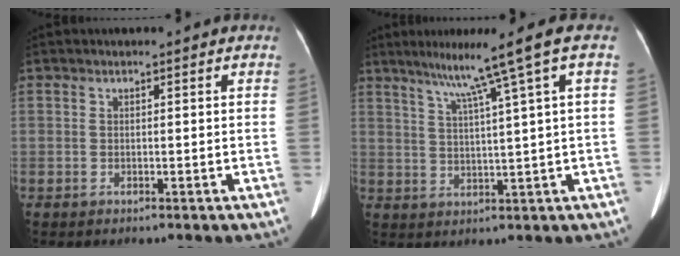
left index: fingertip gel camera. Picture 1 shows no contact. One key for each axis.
{"total": 8.9, "fx": 5.0, "fy": -2.2, "fz": 6.9, "tx": -0.108, "ty": 0.015, "tz": 0.082}